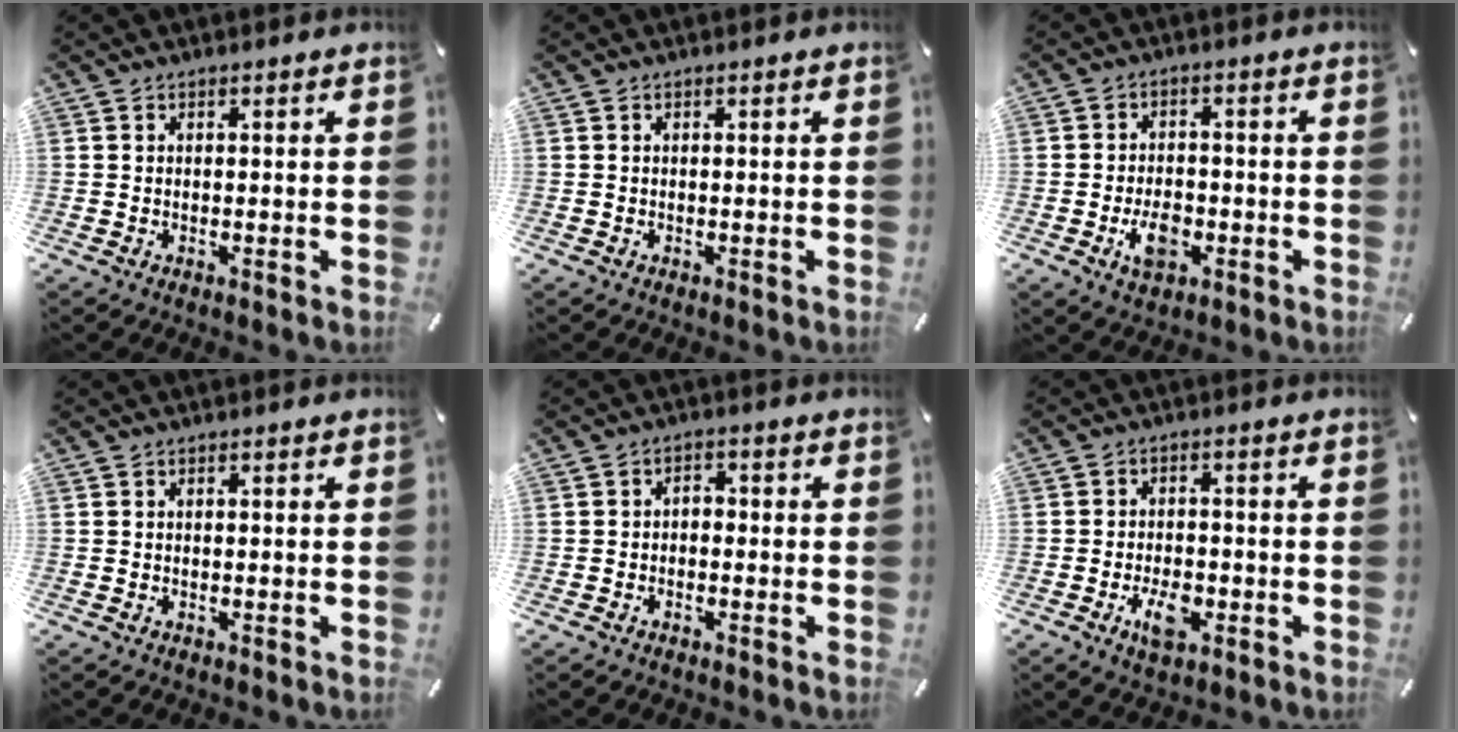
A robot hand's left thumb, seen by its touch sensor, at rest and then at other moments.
{"total": 0.0}
{"total": 6.8, "force": [-2.3, 4.3, 4.7], "torque": [-0.086, 0.008, -0.042]}
{"total": 0.0}
{"total": 2.3, "force": [-1.3, 1.6, 1.0], "torque": [-0.019, 0.010, -0.027]}
{"total": 6.5, "force": [-2.6, 3.7, 4.7], "torque": [-0.084, 0.007, -0.047]}